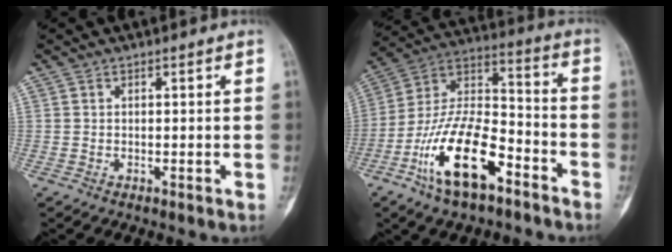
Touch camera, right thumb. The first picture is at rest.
{"total": 20.7, "force": [-10.6, 9.1, 15.2], "torque": [-0.274, 0.074, -0.195]}